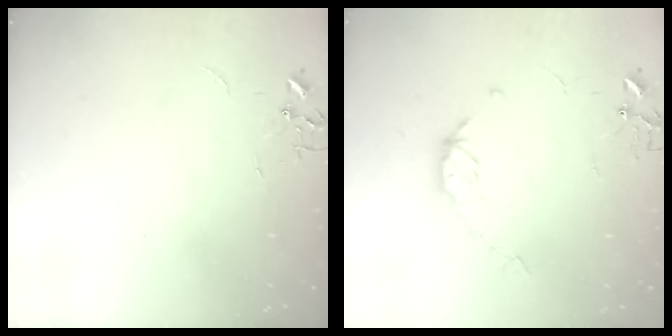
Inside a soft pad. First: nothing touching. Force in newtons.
{"total": 7.8, "press": 7.8, "slide": 0.6}